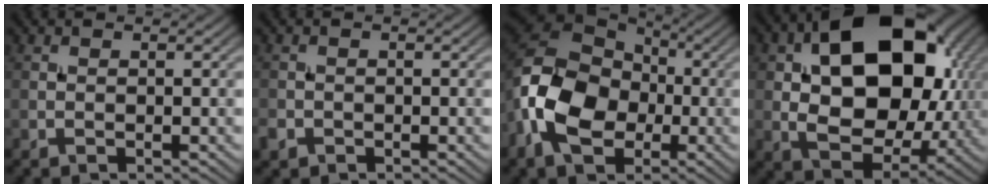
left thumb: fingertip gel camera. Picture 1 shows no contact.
{"total": 1.5, "force": [-0.9, 1.1, 0.4], "torque": [-0.012, -0.006, -0.021]}
{"total": 14.5, "force": [-3.6, 10.1, 9.8], "torque": [-0.230, -0.012, -0.084]}
{"total": 17.8, "force": [3.6, 11.7, 12.9], "torque": [-0.209, -0.002, 0.066]}